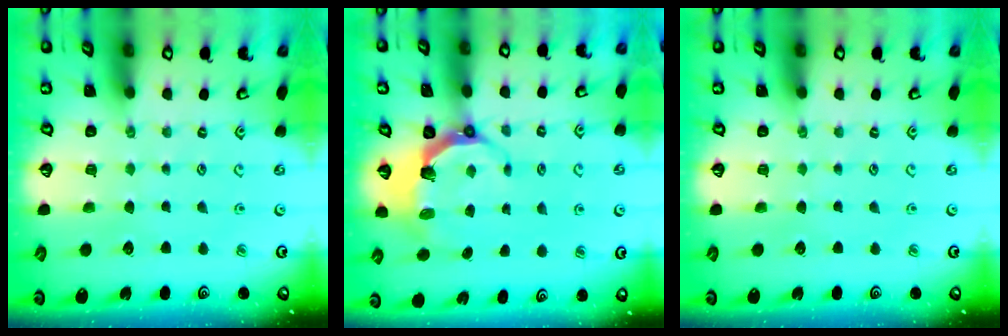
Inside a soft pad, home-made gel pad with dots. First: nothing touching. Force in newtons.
{"total": 6.3, "press": 4.8, "slide": 4.1}
{"total": 0.0}